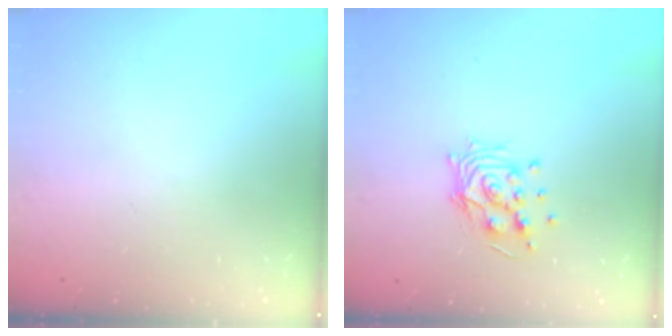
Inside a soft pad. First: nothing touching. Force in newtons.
{"total": 11.5, "press": 11.4, "slide": 1.0}